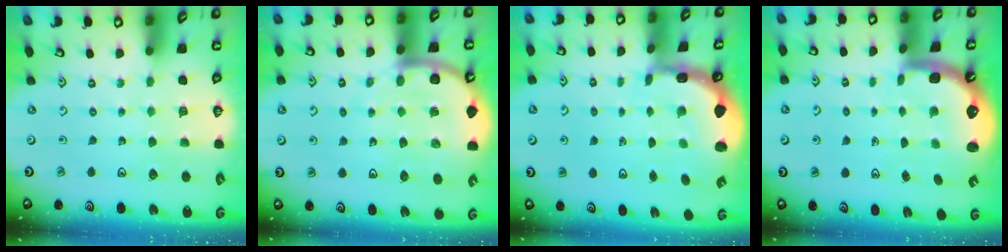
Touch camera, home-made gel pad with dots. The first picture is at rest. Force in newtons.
{"total": 8.3, "press": 8.2, "slide": 1.0}
{"total": 2.2, "press": 2.0, "slide": 1.0}
{"total": 1.4, "press": 1.3, "slide": 0.6}